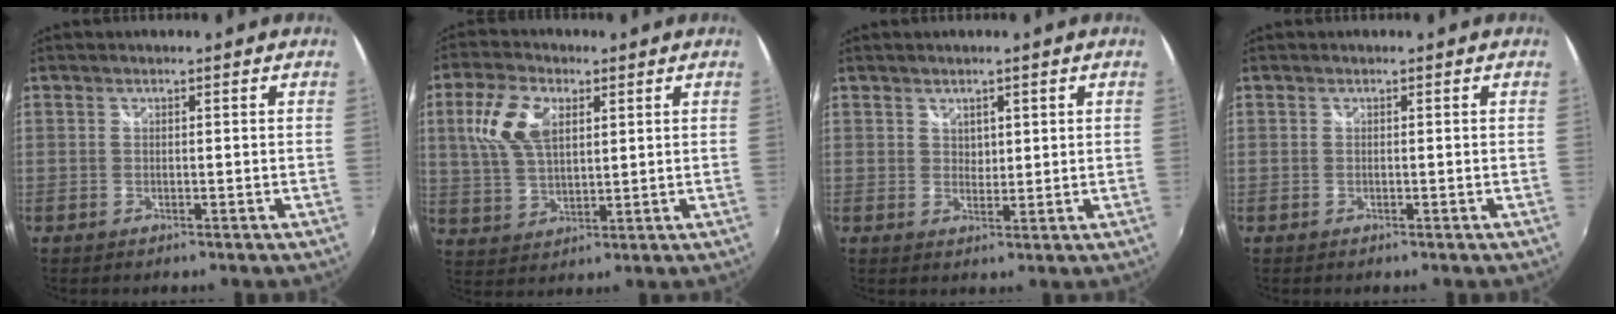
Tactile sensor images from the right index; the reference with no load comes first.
{"total": 10.1, "force": [3.4, 5.5, 7.7], "torque": [-0.164, 0.016, 0.071]}
{"total": 2.0, "force": [1.1, 1.4, 0.7], "torque": [-0.005, 0.002, 0.021]}
{"total": 0.0}